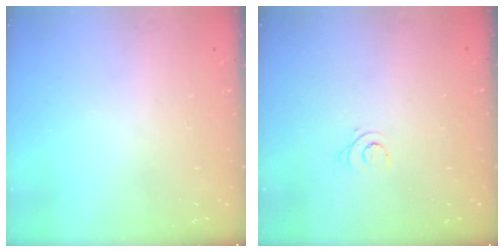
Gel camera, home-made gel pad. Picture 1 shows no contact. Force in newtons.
{"total": 2.9, "press": 2.9, "slide": 0.3}